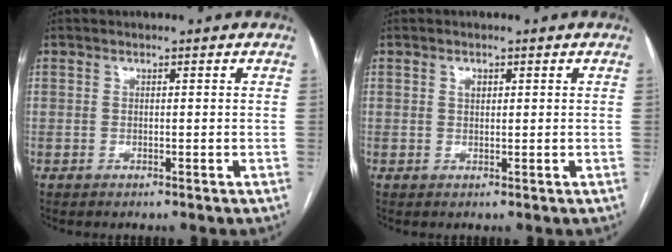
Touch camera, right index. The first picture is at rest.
{"total": 1.1, "force": [0.5, 0.7, 0.8], "torque": [-0.012, 0.001, 0.008]}